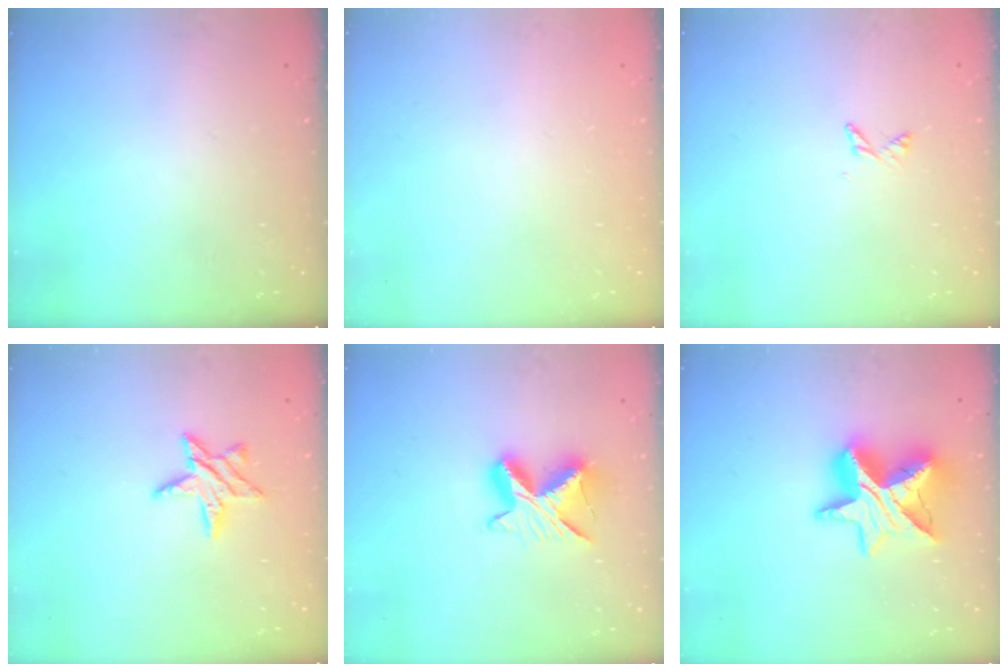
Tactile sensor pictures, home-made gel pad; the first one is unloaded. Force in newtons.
{"total": 0.0}
{"total": 3.4, "press": 3.3, "slide": 0.5}
{"total": 8.8, "press": 8.8, "slide": 0.5}
{"total": 9.8, "press": 9.8, "slide": 0.0}
{"total": 16.2, "press": 16.2, "slide": 1.0}